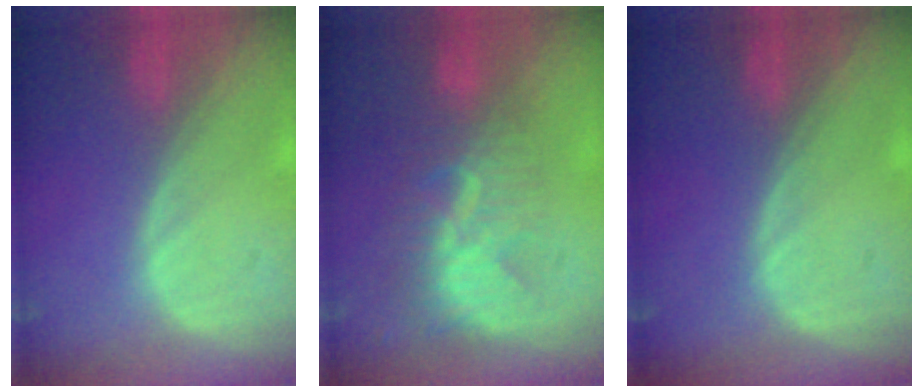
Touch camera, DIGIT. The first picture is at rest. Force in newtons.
{"total": 8.7, "press": 7.6, "slide": 4.3}
{"total": 0.0}